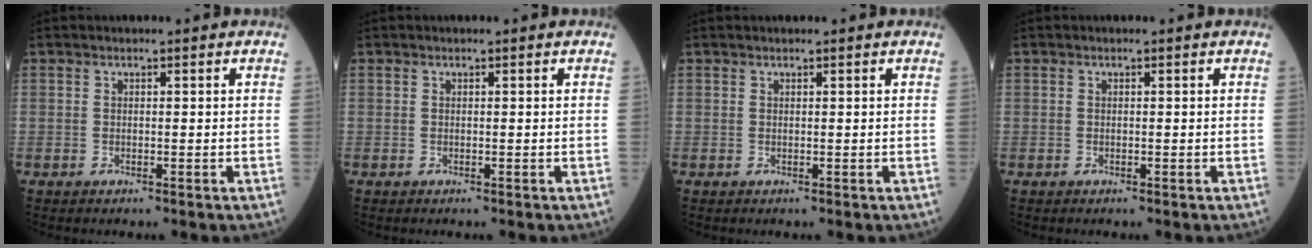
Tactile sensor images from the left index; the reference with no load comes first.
{"total": 0.0}
{"total": 0.6, "force": [0.6, 0.0, 0.2], "torque": [-0.005, 0.016, 0.012]}
{"total": 0.0}